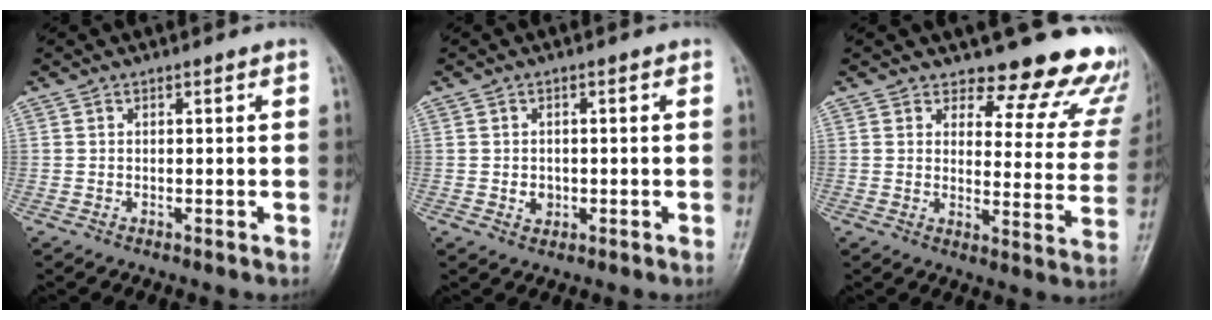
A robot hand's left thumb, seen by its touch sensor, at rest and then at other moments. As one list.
[{"total": 2.2, "force": [-0.3, 1.9, 1.1], "torque": [-0.006, 0.002, -0.002]}, {"total": 16.8, "force": [15.4, 5.8, 3.5], "torque": [0.021, -0.138, 0.153]}]